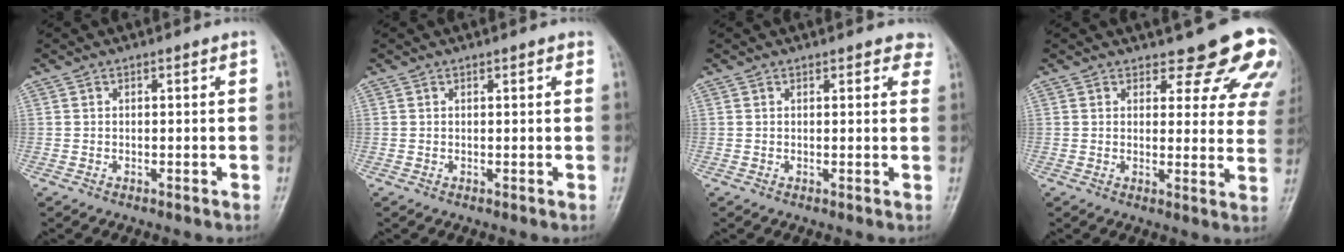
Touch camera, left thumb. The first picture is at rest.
{"total": 1.1, "force": [0.7, 0.4, 0.7], "torque": [-0.010, -0.001, 0.007]}
{"total": 3.2, "force": [2.5, 1.5, 1.2], "torque": [0.016, -0.006, 0.018]}
{"total": 12.8, "force": [11.1, 4.6, 4.3], "torque": [0.004, -0.078, 0.107]}